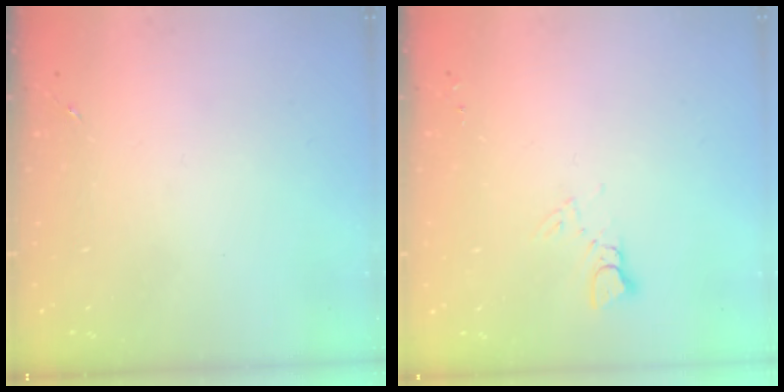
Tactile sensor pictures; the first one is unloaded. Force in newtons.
{"total": 4.1, "press": 4.1, "slide": 0.4}